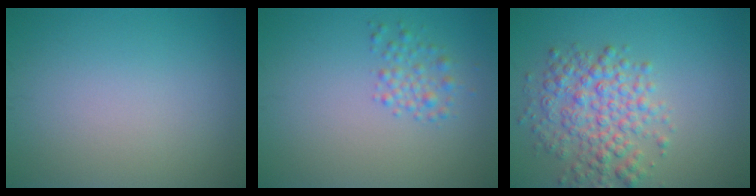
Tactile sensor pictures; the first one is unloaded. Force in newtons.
{"total": 1.8, "press": 1.8, "slide": 0.1}
{"total": 5.1, "press": 5.1, "slide": 0.1}